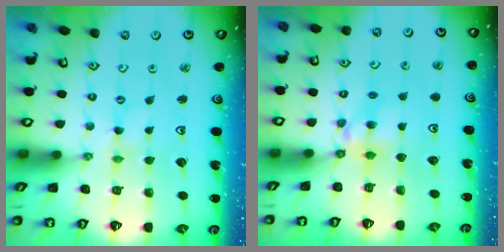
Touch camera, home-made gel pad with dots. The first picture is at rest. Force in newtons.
{"total": 5.7, "press": 5.6, "slide": 0.6}